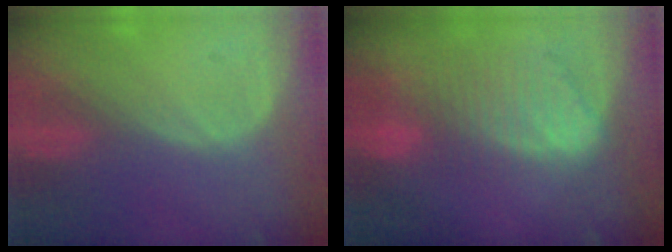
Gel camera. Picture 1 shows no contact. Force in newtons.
{"total": 9.6, "press": 8.3, "slide": 4.8}